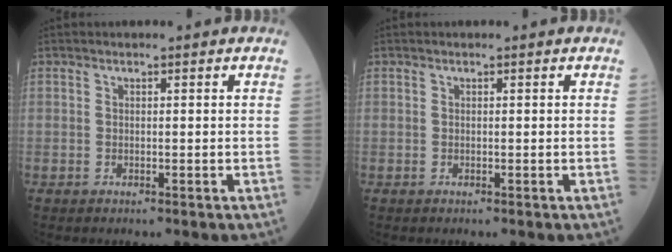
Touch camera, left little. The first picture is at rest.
{"total": 0.0}